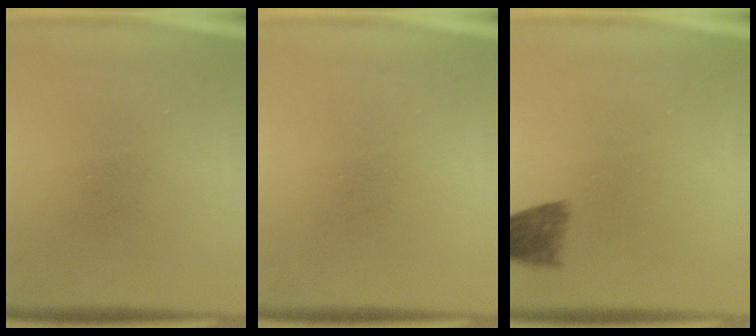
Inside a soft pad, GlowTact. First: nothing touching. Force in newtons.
{"total": 0.0}
{"total": 3.8}